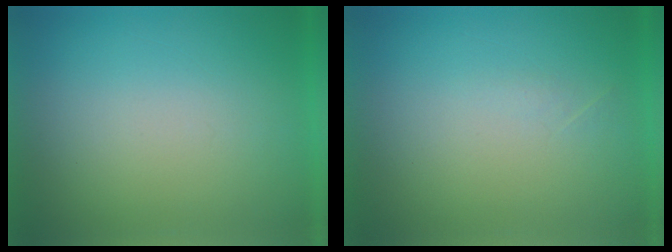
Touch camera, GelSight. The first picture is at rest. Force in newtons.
{"total": 1.0}